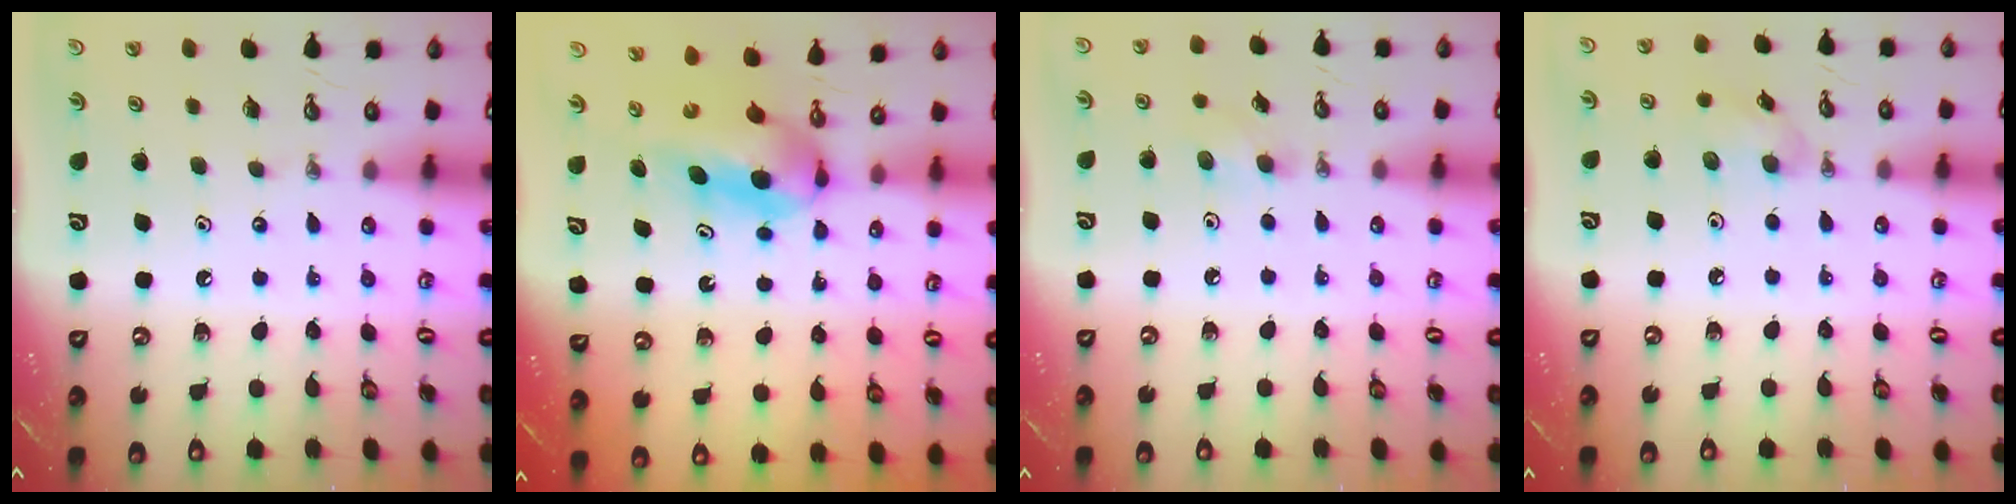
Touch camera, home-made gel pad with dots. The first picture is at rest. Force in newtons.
{"total": 5.8, "press": 5.2, "slide": 2.6}
{"total": 5.5, "press": 5.3, "slide": 1.3}
{"total": 7.0, "press": 7.0, "slide": 0.5}